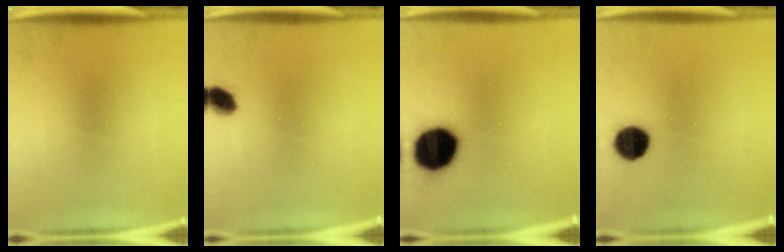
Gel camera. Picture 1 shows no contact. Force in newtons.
{"total": 4.2}
{"total": 18.7}
{"total": 8.9}